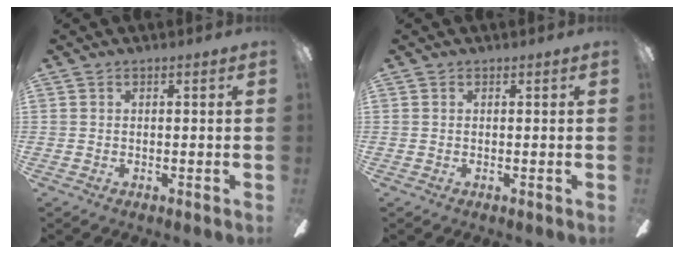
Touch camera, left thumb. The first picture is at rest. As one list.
[{"total": 0.0}]